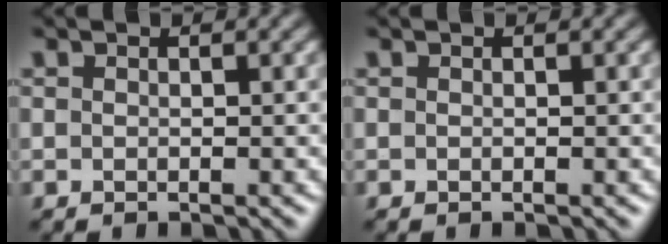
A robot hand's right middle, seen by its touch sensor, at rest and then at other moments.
{"total": 0.0}